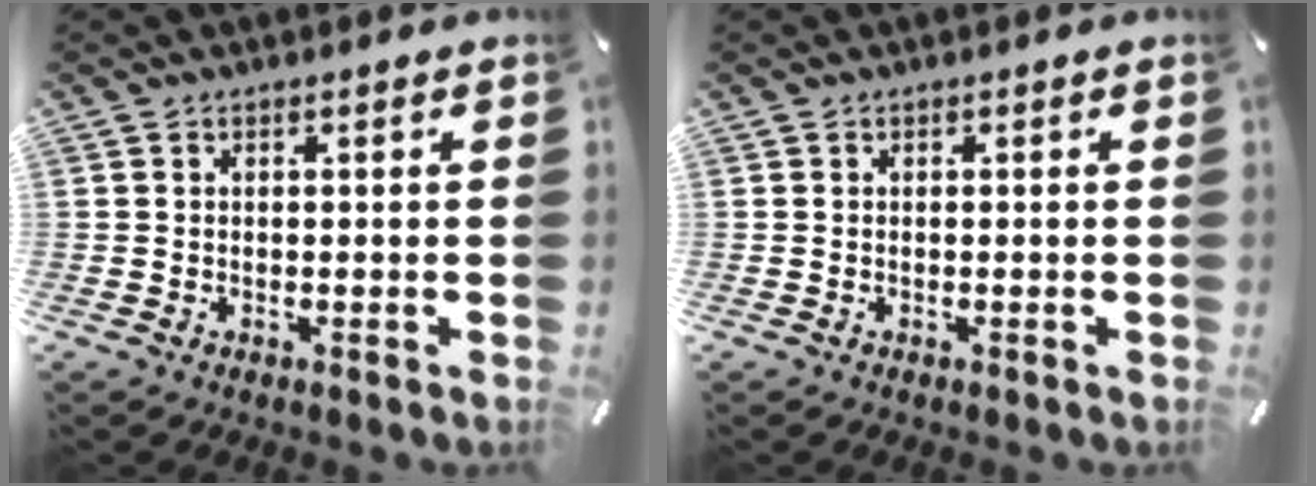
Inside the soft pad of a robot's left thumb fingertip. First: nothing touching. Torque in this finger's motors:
{"motor_torque": [0.00, 0.00, 0.02, -0.02, 0.00]}